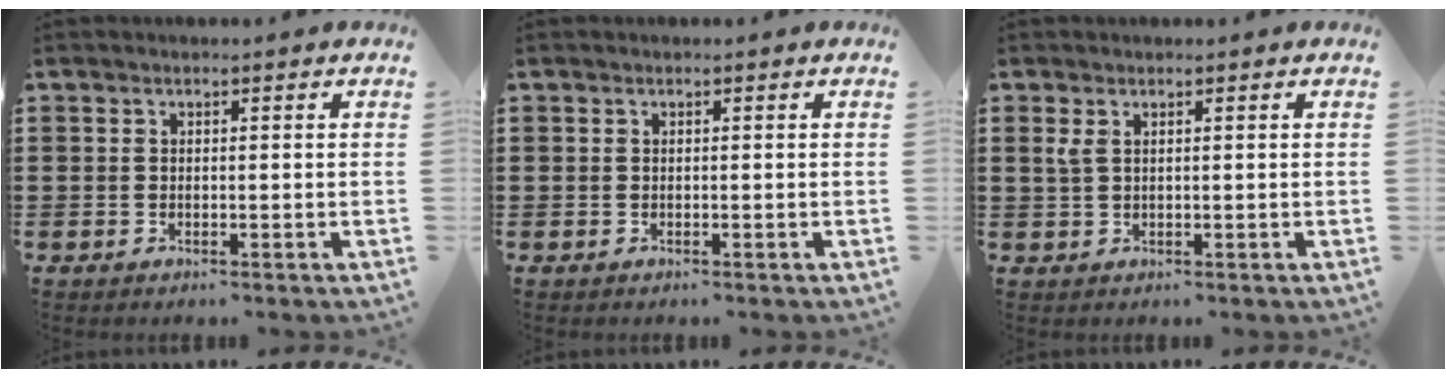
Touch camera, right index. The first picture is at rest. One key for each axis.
{"total": 0.0}
{"total": 1.6, "fx": 0.8, "fy": 0.6, "fz": 1.3, "tx": -0.028, "ty": 0.003, "tz": 0.014}